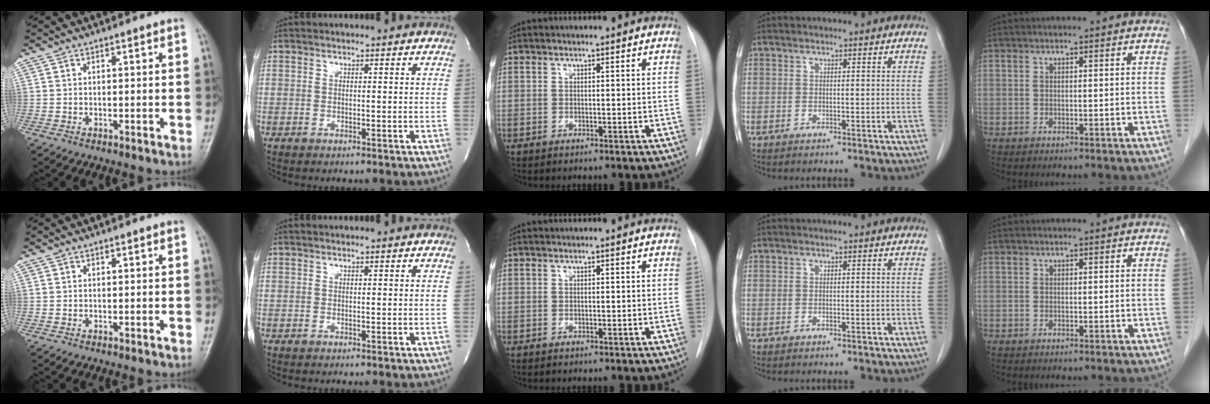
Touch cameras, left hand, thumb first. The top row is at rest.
{}